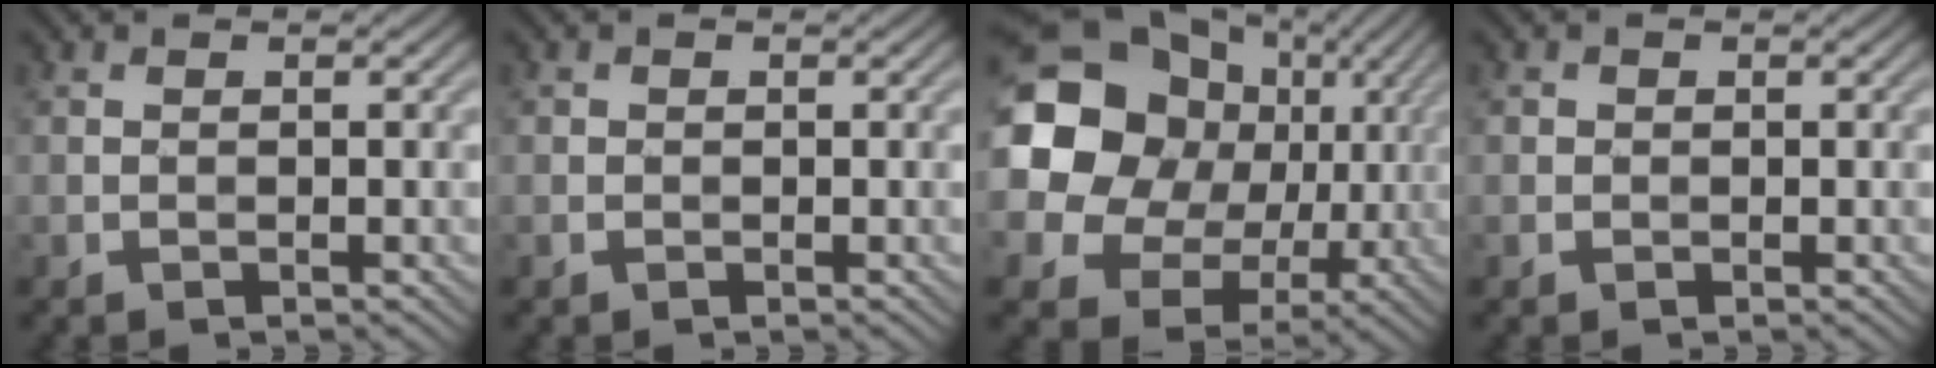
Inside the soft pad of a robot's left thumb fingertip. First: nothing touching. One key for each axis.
{"total": 0.7, "fx": -0.1, "fy": 0.7, "fz": 0.1, "tx": -0.001, "ty": -0.002, "tz": -0.003}
{"total": 22.2, "fx": 5.2, "fy": 19.3, "fz": 9.6, "tx": -0.273, "ty": 0.022, "tz": 0.088}
{"total": 1.0, "fx": 0.0, "fy": 1.0, "fz": 0.1, "tx": -0.002, "ty": -0.003, "tz": -0.002}